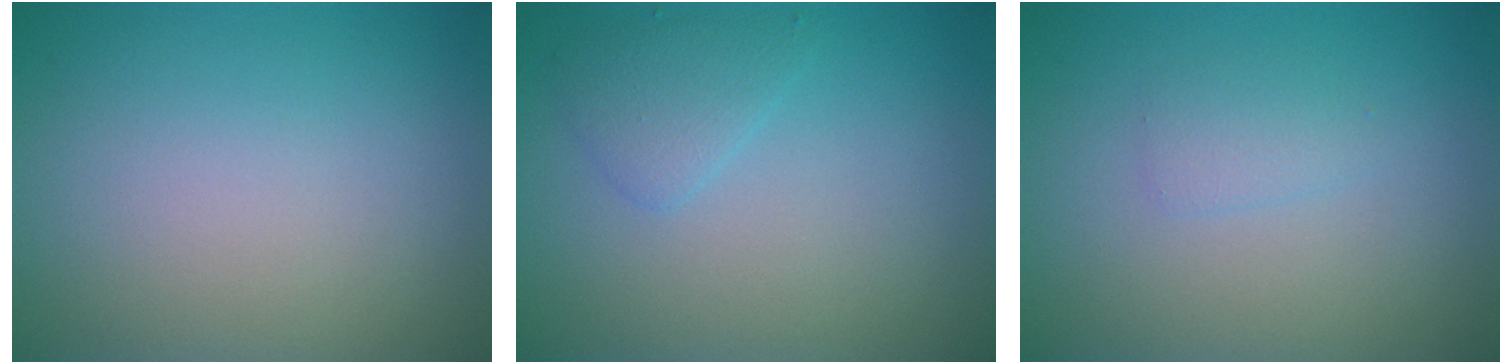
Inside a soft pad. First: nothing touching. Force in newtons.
{"total": 1.7, "press": 1.7, "slide": 0.0}
{"total": 1.1, "press": 1.1, "slide": 0.0}